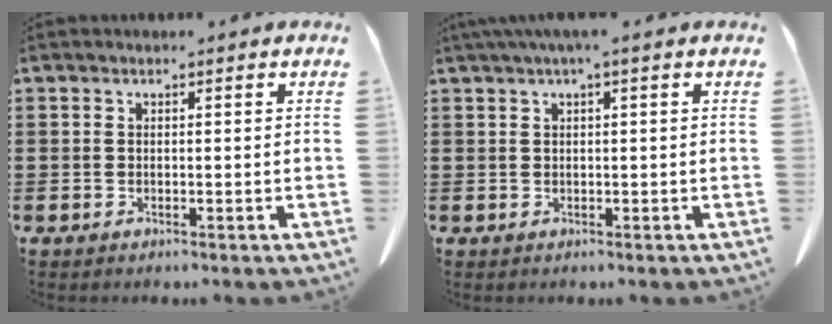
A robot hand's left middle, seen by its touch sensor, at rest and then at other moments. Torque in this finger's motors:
{"motor_torque": [1.08, -0.92, 0.21, 0.10]}